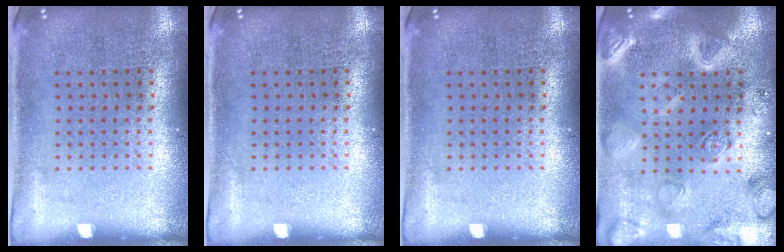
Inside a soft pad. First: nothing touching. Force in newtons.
{"total": 0.0}
{"total": 0.0}
{"total": 3.0, "press": 2.9, "slide": 0.8}